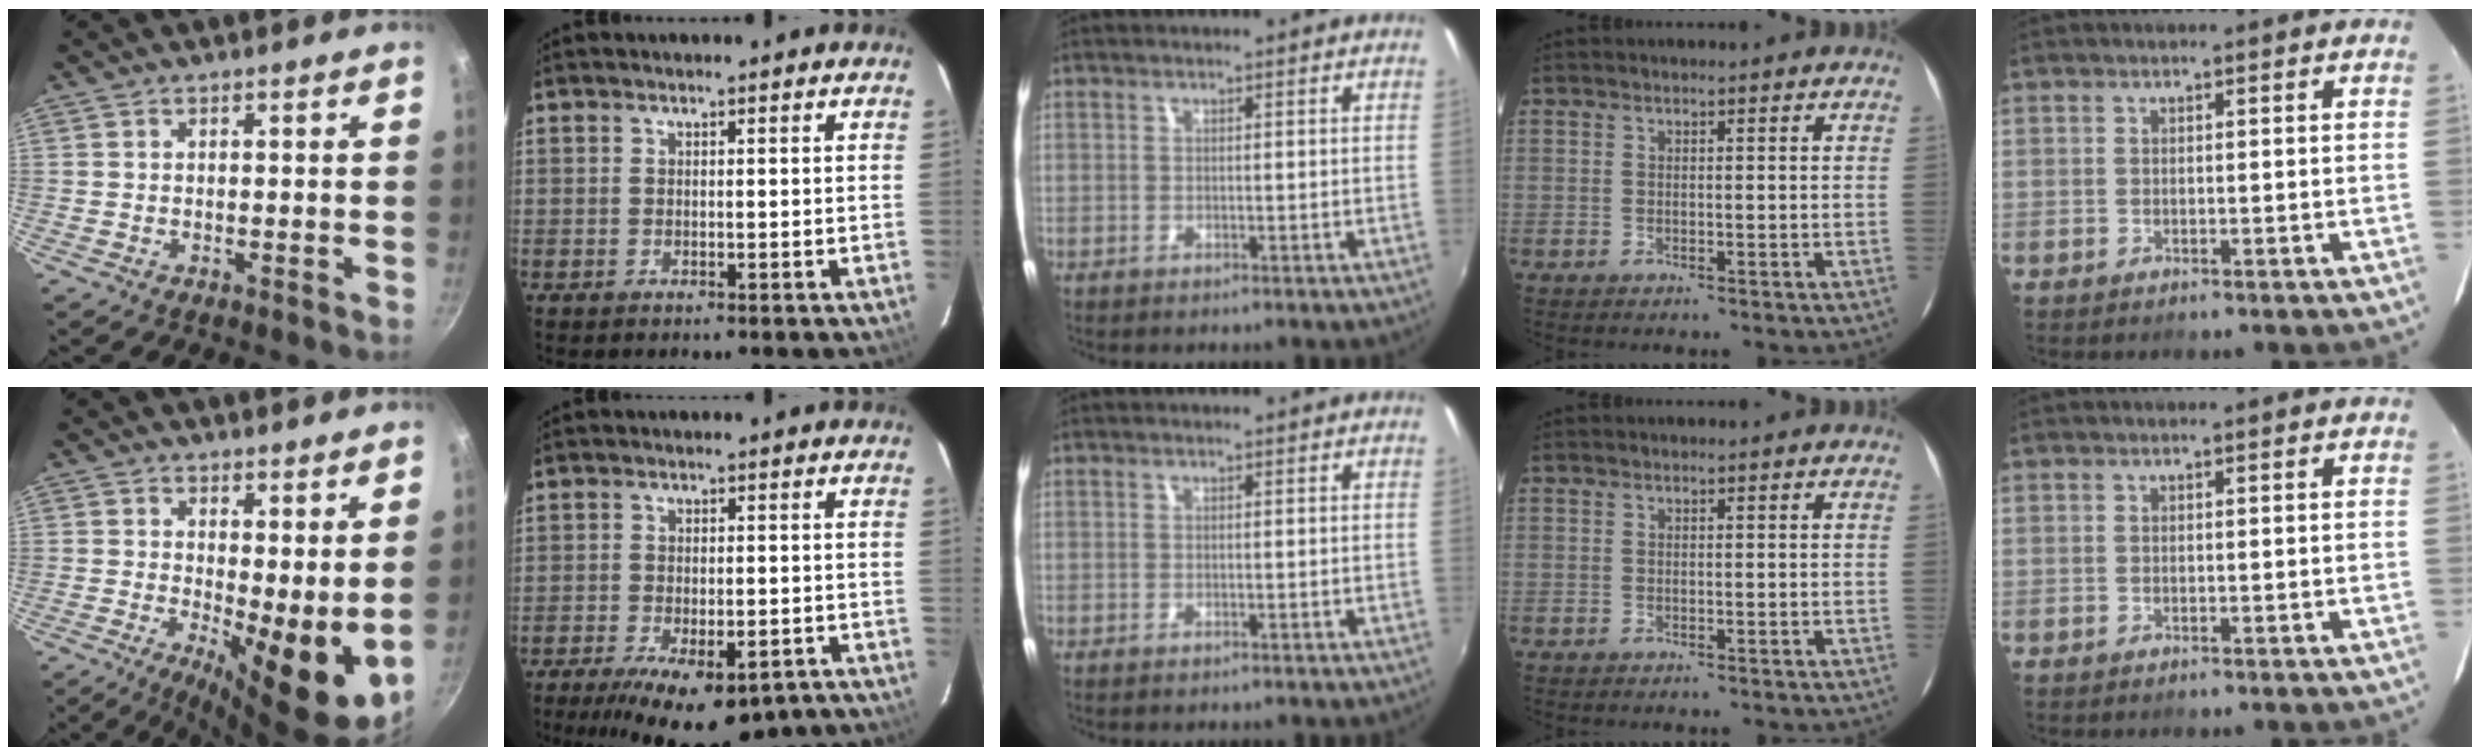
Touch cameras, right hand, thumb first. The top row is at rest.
{"thumb": {"total": 11.6, "force": [0.6, 3.8, 11.0], "torque": [-0.137, -0.023, 0.014]}, "index": {"total": 16.9, "force": [-11.6, 6.7, 10.2], "torque": [-0.197, -0.027, -0.158]}}